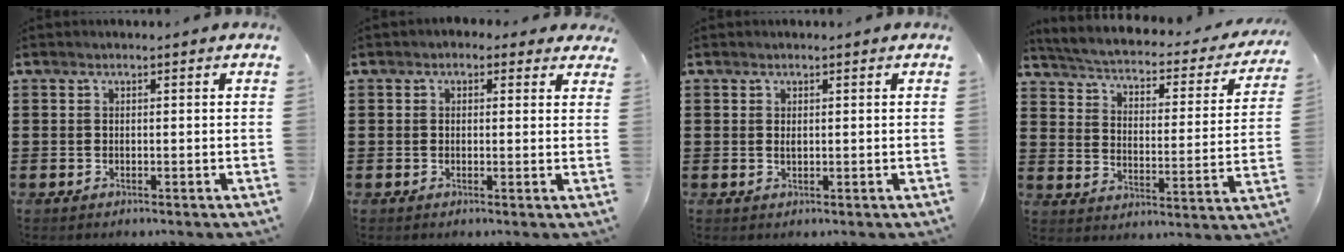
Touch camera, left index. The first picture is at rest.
{"total": 1.5, "force": [0.8, 1.2, 0.6], "torque": [-0.008, 0.006, 0.012]}
{"total": 0.7, "force": [0.2, 0.3, 0.6], "torque": [-0.013, 0.001, 0.002]}
{"total": 2.2, "force": [1.9, 0.1, 1.2], "torque": [-0.040, -0.028, 0.020]}